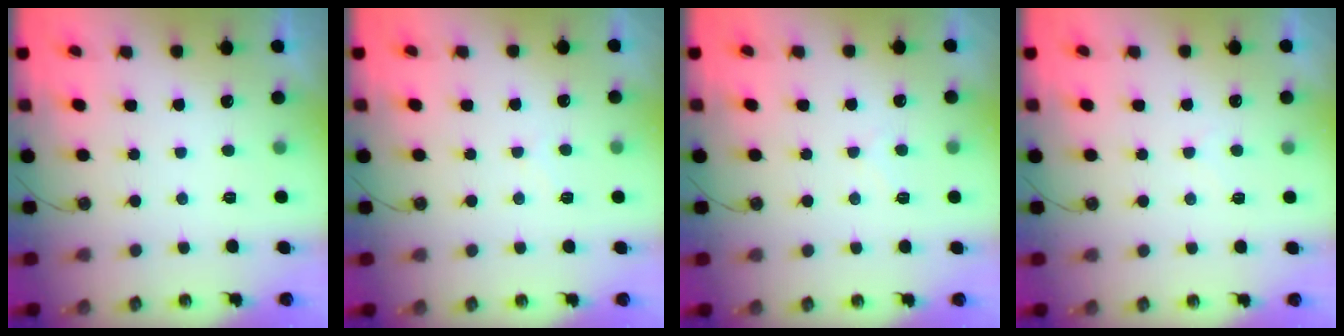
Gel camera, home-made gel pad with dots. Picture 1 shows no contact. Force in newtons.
{"total": 5.7, "press": 5.6, "slide": 0.7}
{"total": 6.5, "press": 6.5, "slide": 0.6}
{"total": 4.4, "press": 4.3, "slide": 0.6}